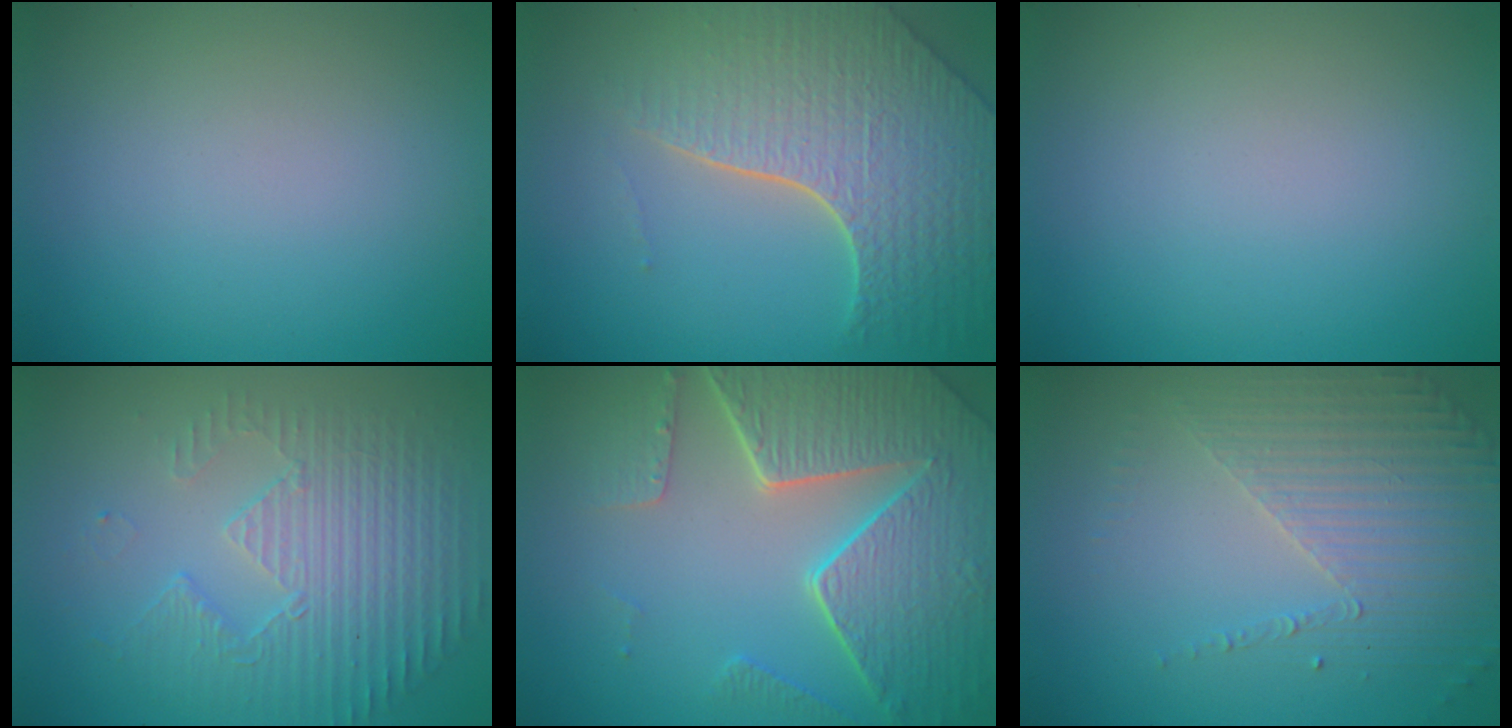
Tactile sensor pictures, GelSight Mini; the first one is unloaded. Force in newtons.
{"total": 8.0, "press": 5.6, "slide": 5.6}
{"total": 0.0}
{"total": 4.3, "press": 3.4, "slide": 2.6}
{"total": 8.4, "press": 6.1, "slide": 5.7}
{"total": 4.3, "press": 3.0, "slide": 3.0}